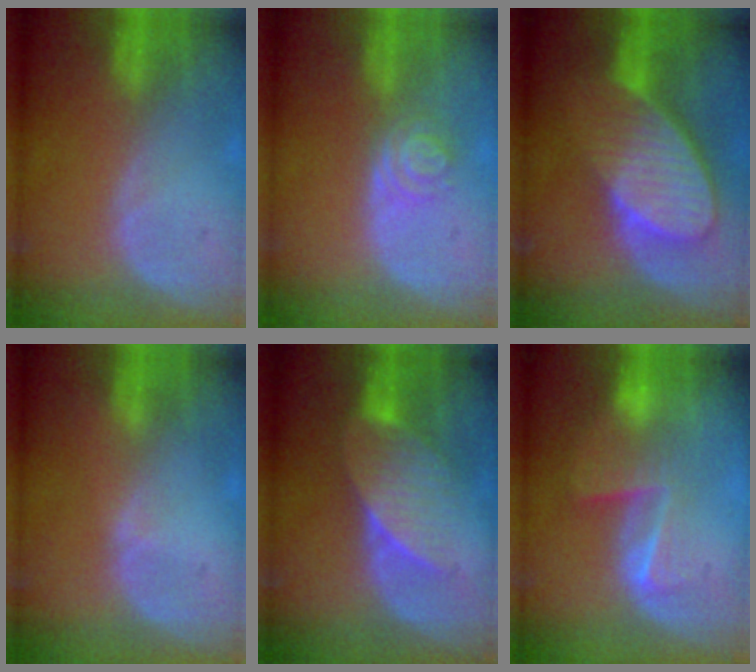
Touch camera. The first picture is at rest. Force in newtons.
{"total": 4.2, "press": 3.7, "slide": 2.0}
{"total": 10.0, "press": 8.7, "slide": 4.8}
{"total": 0.5, "press": 0.5, "slide": 0.2}
{"total": 7.3, "press": 6.9, "slide": 2.1}
{"total": 6.9, "press": 6.0, "slide": 3.5}